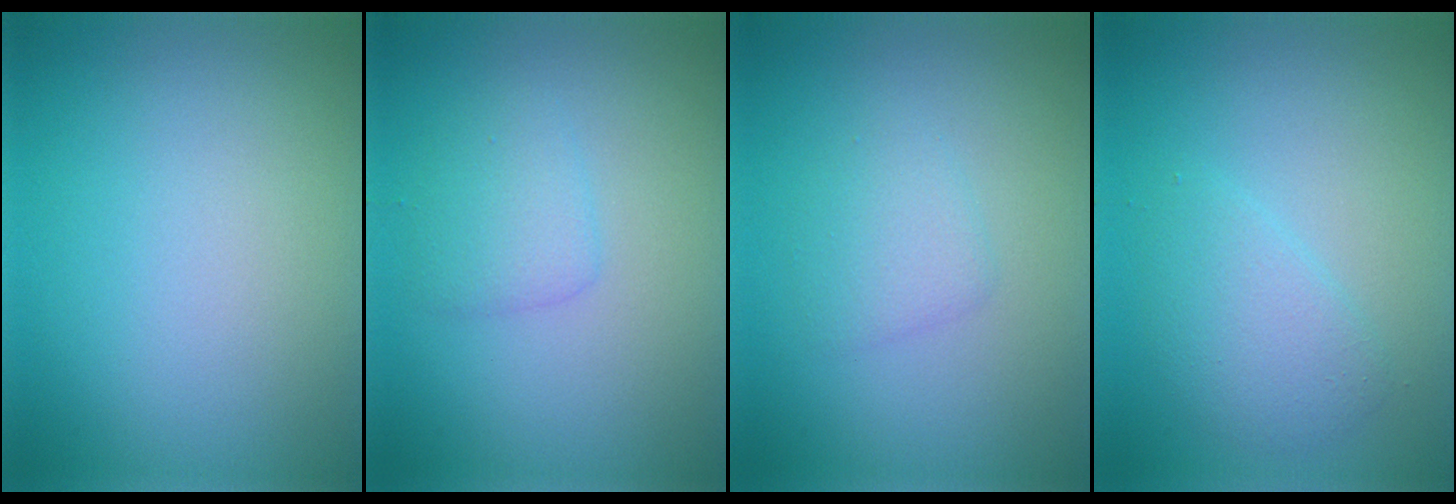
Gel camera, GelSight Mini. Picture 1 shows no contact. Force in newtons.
{"total": 1.9, "press": 1.9, "slide": 0.1}
{"total": 1.6, "press": 1.6, "slide": 0.0}
{"total": 2.6, "press": 2.6, "slide": 0.3}